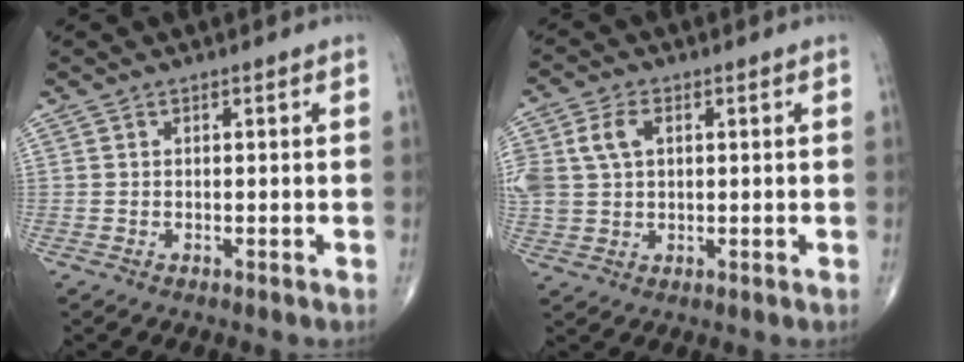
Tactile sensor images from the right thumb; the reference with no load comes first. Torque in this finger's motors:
{"motor_torque": [0.12, 0.14, 0.86, 0.28, 0.08]}